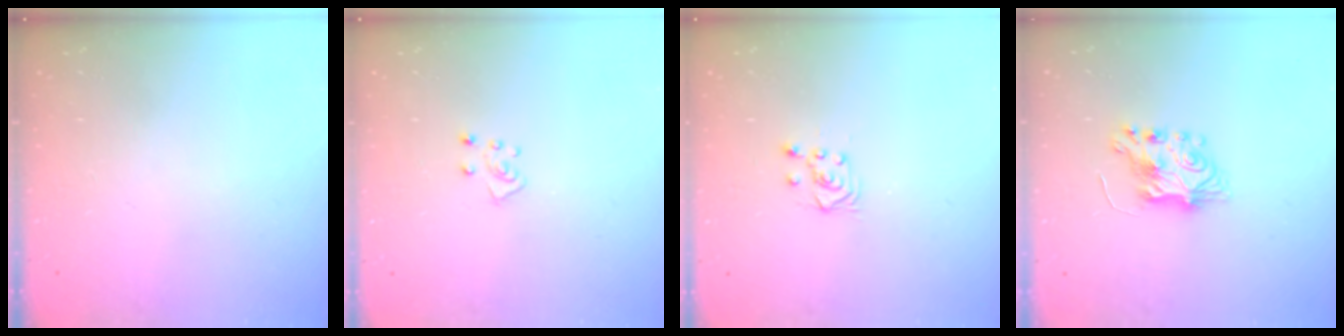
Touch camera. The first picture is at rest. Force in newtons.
{"total": 4.2, "press": 4.2, "slide": 0.4}
{"total": 4.5, "press": 4.4, "slide": 0.8}
{"total": 6.9, "press": 6.9, "slide": 0.4}